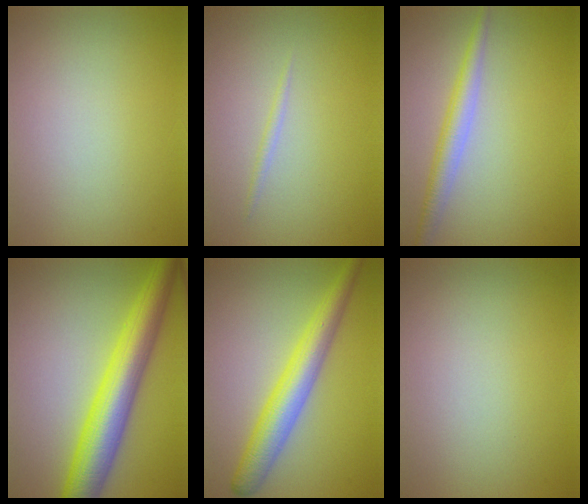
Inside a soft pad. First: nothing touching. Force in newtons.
{"total": 0.6, "press": 0.6, "slide": 0.0}
{"total": 2.8, "press": 2.8, "slide": 0.1}
{"total": 7.9, "press": 7.9, "slide": 0.1}
{"total": 5.2, "press": 5.2, "slide": 0.1}
{"total": 0.0}